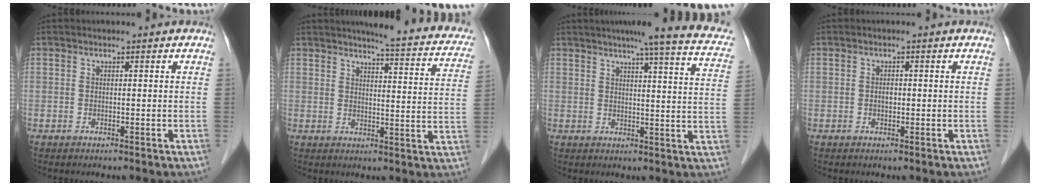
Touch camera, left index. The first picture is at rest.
{"total": 15.8, "force": [13.8, 2.2, 7.4], "torque": [-0.076, -0.030, 0.140]}
{"total": 16.9, "force": [13.8, 1.2, 9.8], "torque": [-0.122, -0.008, 0.146]}
{"total": 1.2, "force": [-0.2, 0.7, 0.9], "torque": [-0.016, 0.003, -0.003]}